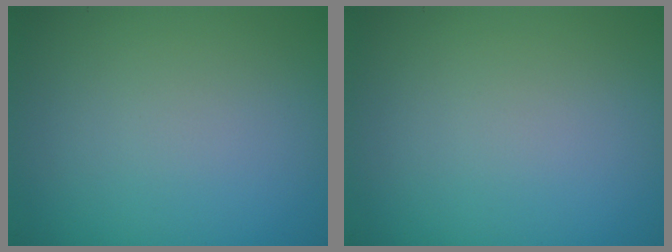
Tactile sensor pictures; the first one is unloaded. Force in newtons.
{"total": 0.0}